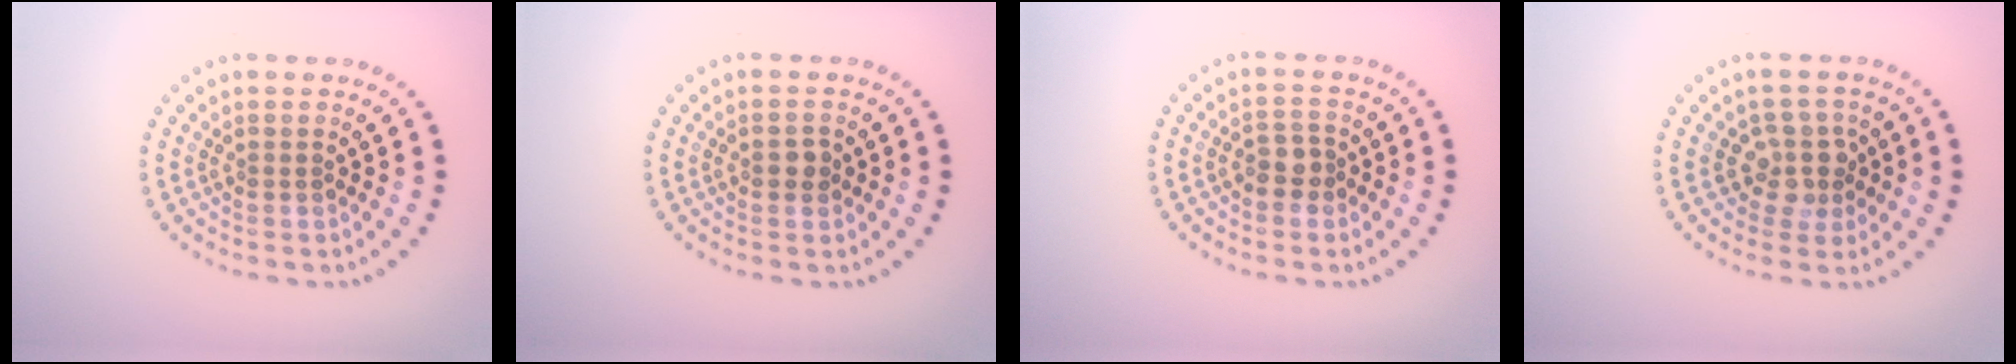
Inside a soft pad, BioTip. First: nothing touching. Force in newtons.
{"total": 1.2, "press": 1.2, "slide": 0.2}
{"total": 1.9, "press": 1.8, "slide": 0.7}
{"total": 3.0, "press": 2.5, "slide": 1.7}